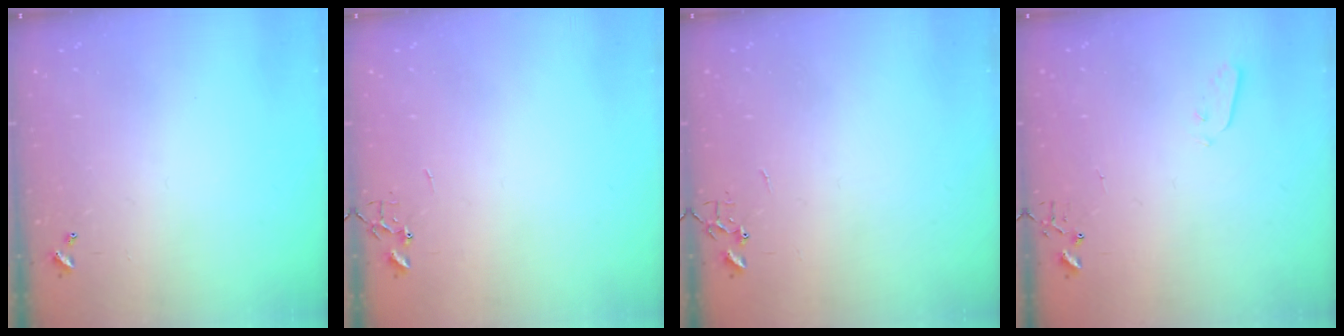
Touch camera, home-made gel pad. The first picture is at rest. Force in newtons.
{"total": 0.0}
{"total": 0.0}
{"total": 2.5, "press": 2.5, "slide": 0.4}